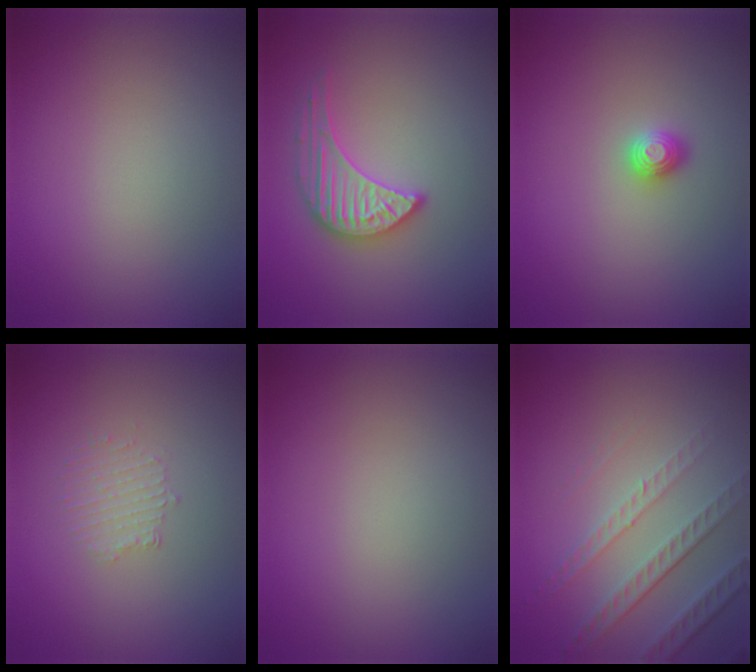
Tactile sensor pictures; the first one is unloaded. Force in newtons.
{"total": 3.9, "press": 3.9, "slide": 0.5}
{"total": 1.2, "press": 1.2, "slide": 0.2}
{"total": 1.3, "press": 0.7, "slide": 1.1}
{"total": 0.0}
{"total": 4.6, "press": 3.2, "slide": 3.3}